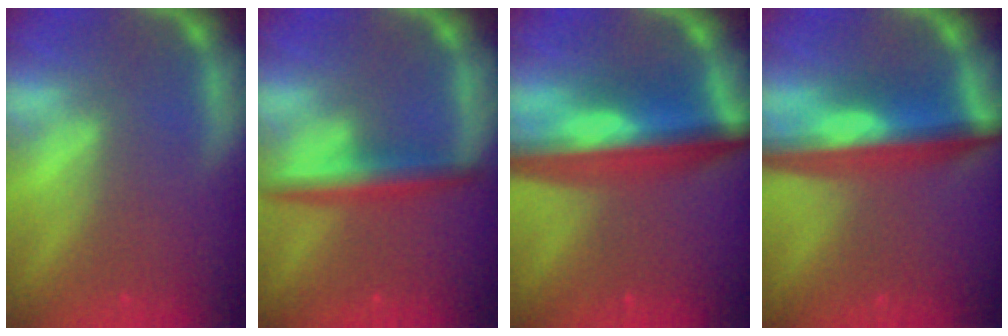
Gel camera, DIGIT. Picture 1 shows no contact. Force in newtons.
{"total": 4.0}
{"total": 10.0}
{"total": 8.5}